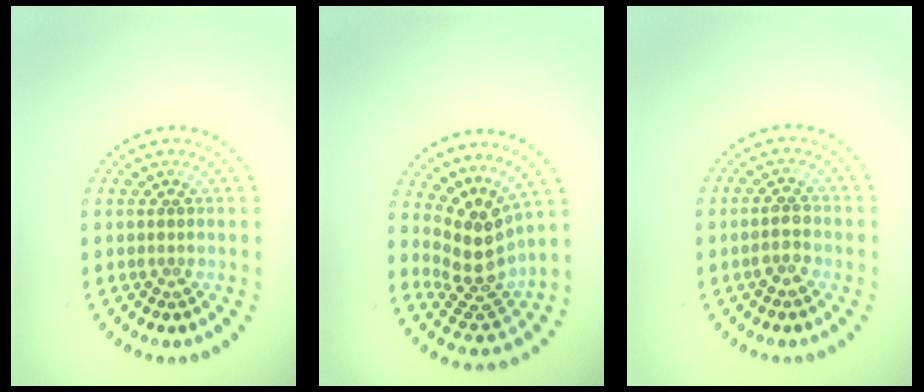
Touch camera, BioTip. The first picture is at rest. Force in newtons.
{"total": 4.0, "press": 2.9, "slide": 2.7}
{"total": 1.8, "press": 1.8, "slide": 0.2}